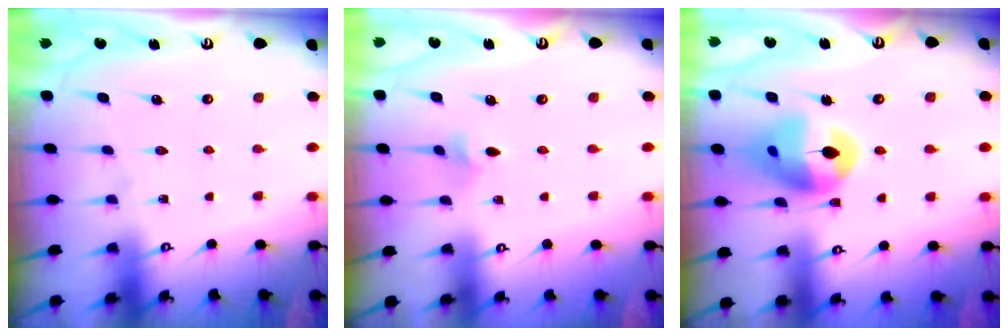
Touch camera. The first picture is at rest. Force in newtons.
{"total": 2.1, "press": 2.1, "slide": 0.5}
{"total": 14.7, "press": 14.6, "slide": 1.8}